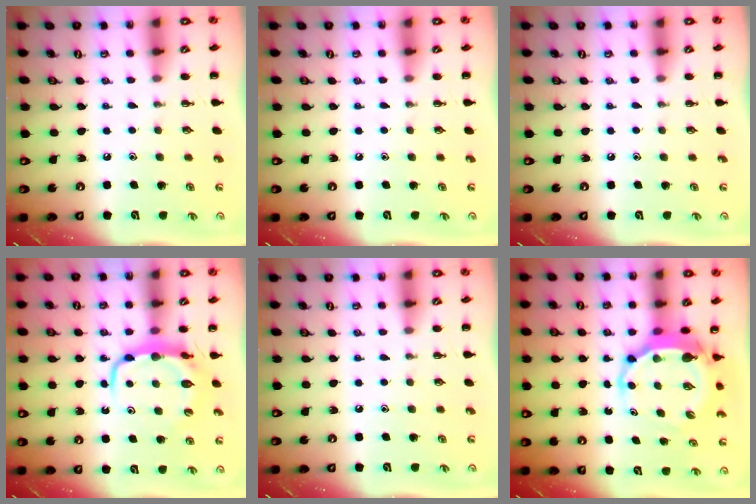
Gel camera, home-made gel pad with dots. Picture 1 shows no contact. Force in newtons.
{"total": 0.0}
{"total": 0.0}
{"total": 6.6, "press": 6.5, "slide": 1.0}
{"total": 0.0}
{"total": 5.8, "press": 5.6, "slide": 1.7}